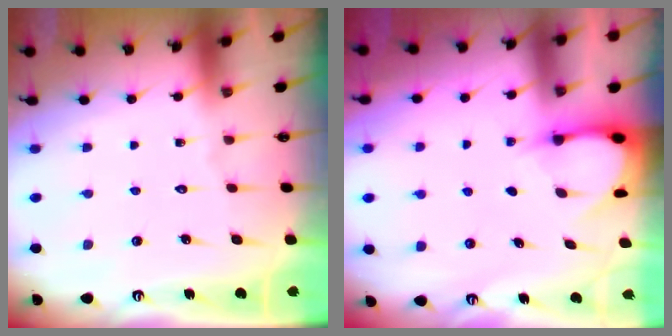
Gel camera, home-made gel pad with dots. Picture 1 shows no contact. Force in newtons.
{"total": 3.2, "press": 3.2, "slide": 0.3}